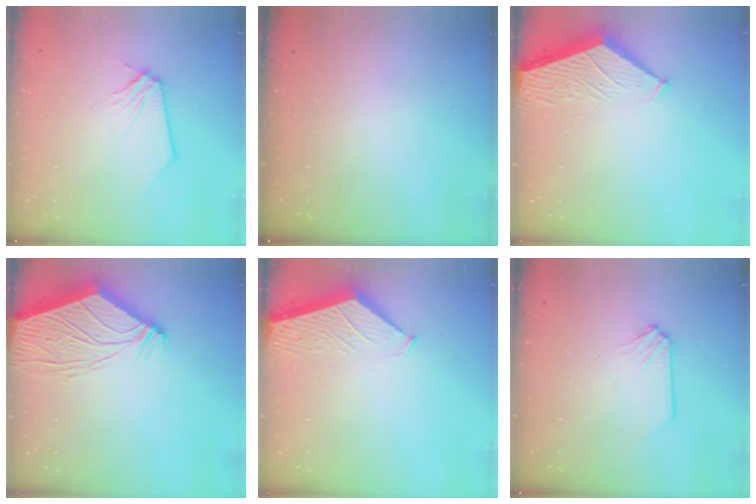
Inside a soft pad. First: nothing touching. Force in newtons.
{"total": 0.0}
{"total": 3.1, "press": 3.1, "slide": 0.3}
{"total": 12.3, "press": 12.2, "slide": 1.7}
{"total": 1.9, "press": 1.9, "slide": 0.2}
{"total": 0.7, "press": 0.7, "slide": 0.1}